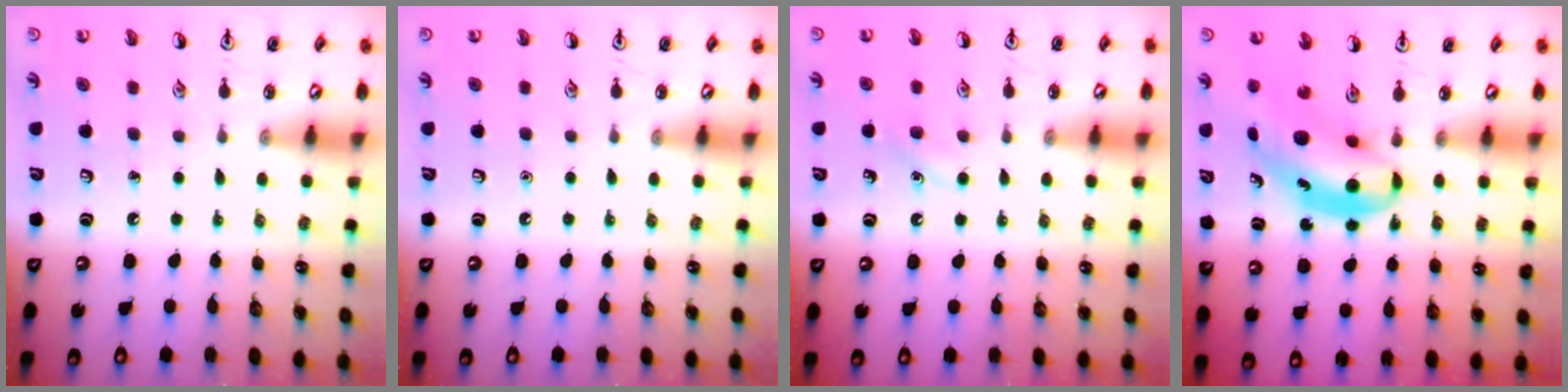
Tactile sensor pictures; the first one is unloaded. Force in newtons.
{"total": 0.0}
{"total": 4.3, "press": 4.1, "slide": 1.4}
{"total": 7.2, "press": 7.1, "slide": 1.3}